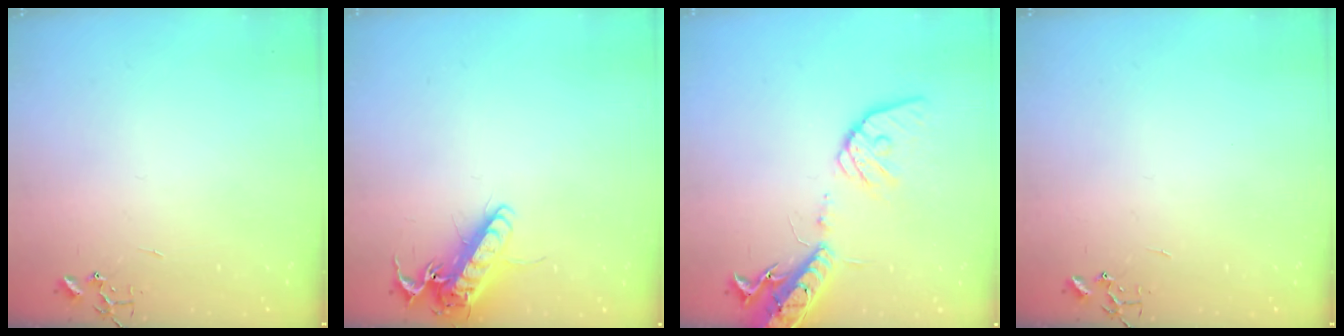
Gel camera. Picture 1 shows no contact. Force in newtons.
{"total": 13.4, "press": 13.2, "slide": 2.5}
{"total": 17.5, "press": 17.1, "slide": 3.5}
{"total": 0.0}